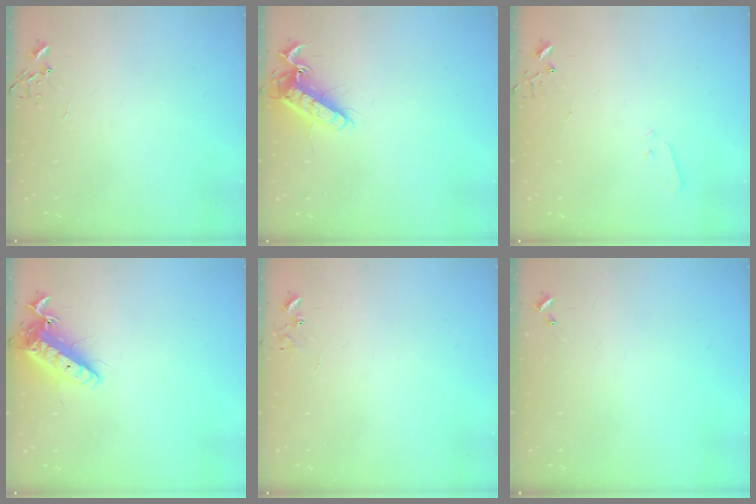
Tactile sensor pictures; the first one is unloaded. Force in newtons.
{"total": 13.3, "press": 13.2, "slide": 1.1}
{"total": 3.4, "press": 3.3, "slide": 0.5}
{"total": 13.6, "press": 13.4, "slide": 2.3}
{"total": 5.9, "press": 5.9, "slide": 0.5}
{"total": 0.0}